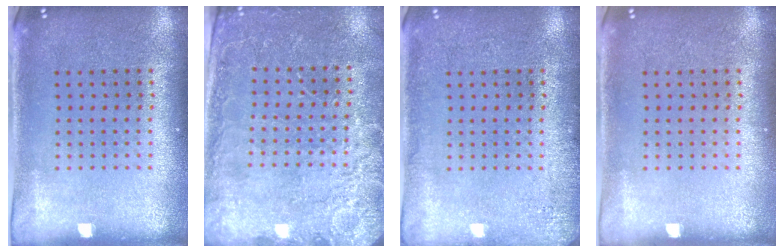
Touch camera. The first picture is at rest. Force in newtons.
{"total": 2.7, "press": 2.6, "slide": 0.3}
{"total": 1.8, "press": 1.8, "slide": 0.3}
{"total": 0.0}